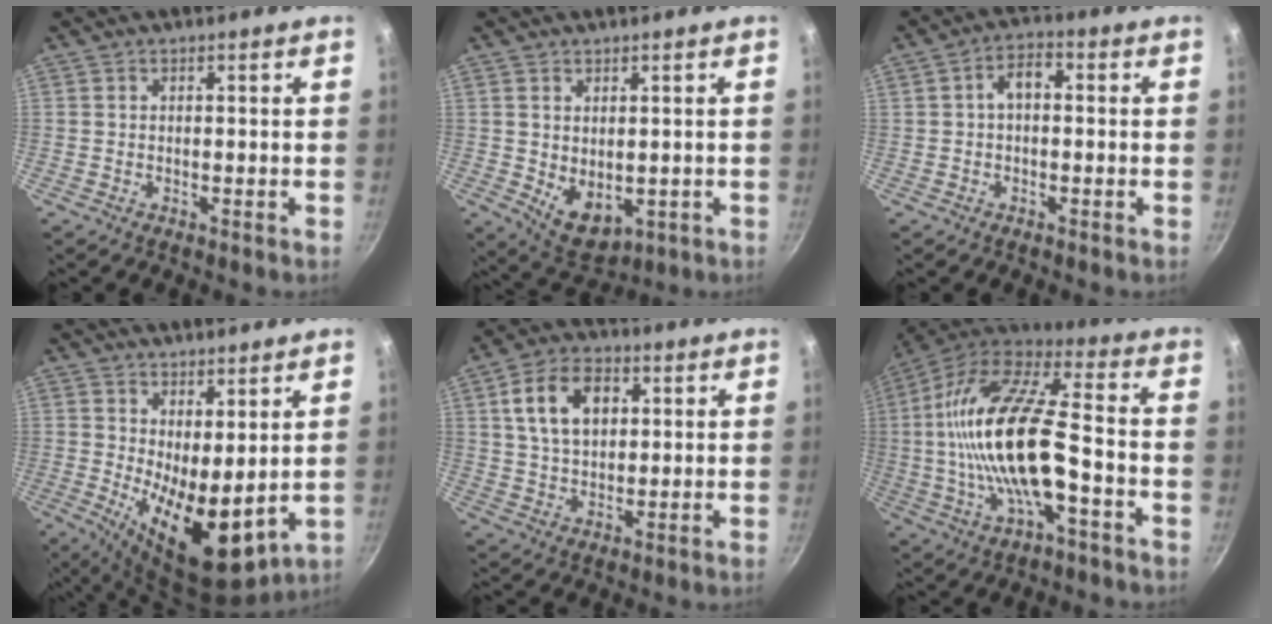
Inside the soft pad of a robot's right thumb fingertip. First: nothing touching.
{"total": 7.1, "force": [0.1, 4.7, 5.2], "torque": [-0.069, -0.019, 0.021]}
{"total": 4.7, "force": [0.2, 2.9, 3.7], "torque": [-0.049, 0.017, -0.002]}
{"total": 13.1, "force": [1.2, 5.8, 11.7], "torque": [-0.160, -0.031, 0.034]}
{"total": 11.5, "force": [3.1, 7.7, 8.0], "torque": [-0.120, 0.006, 0.051]}
{"total": 23.0, "force": [-3.5, 8.9, 20.9], "torque": [-0.403, 0.031, -0.077]}